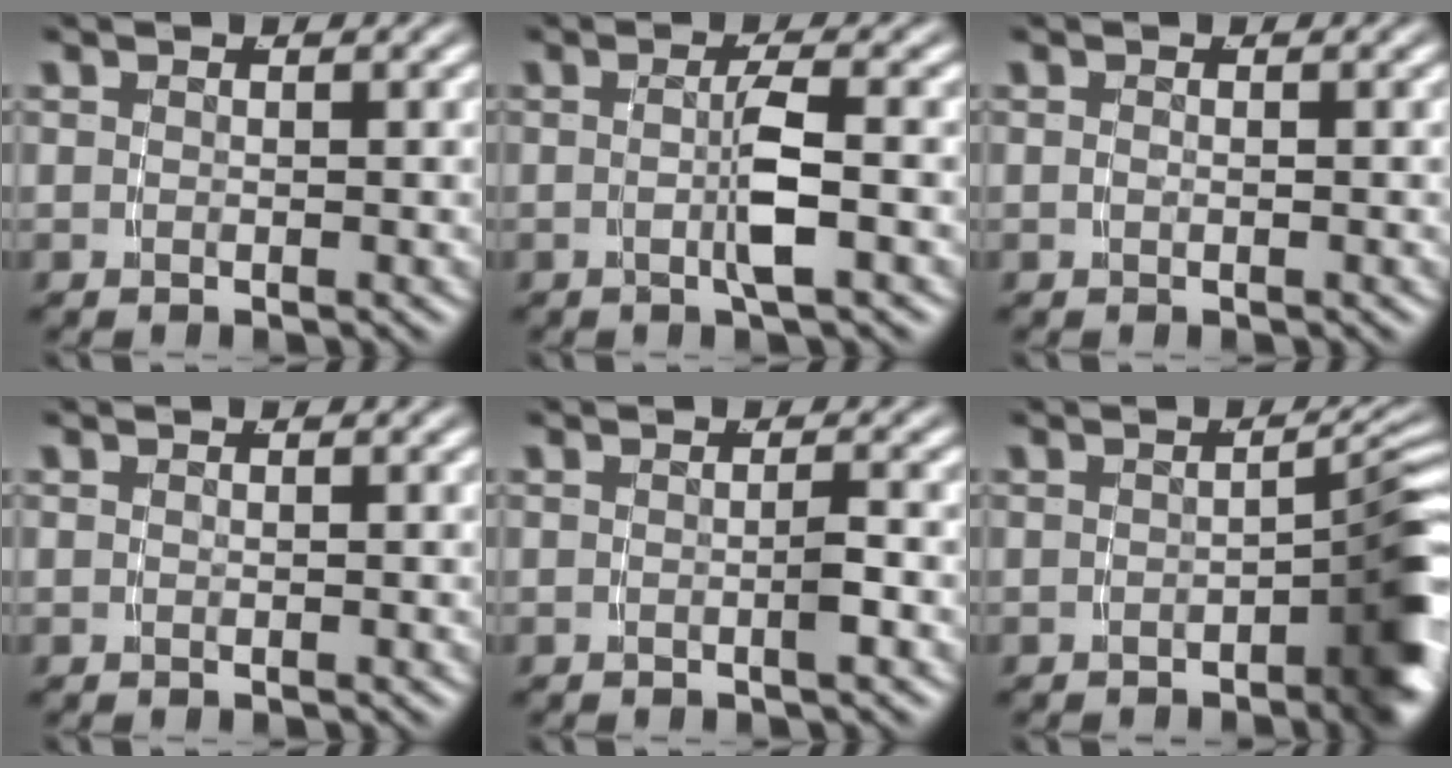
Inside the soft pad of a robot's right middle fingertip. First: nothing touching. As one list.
[{"total": 2.6, "force": [-0.8, -0.8, 2.4], "torque": [-0.033, -0.001, -0.012]}, {"total": 0.5, "force": [-0.3, -0.4, 0.1], "torque": [-0.002, -0.004, -0.001]}, {"total": 0.0}, {"total": 1.0, "force": [-0.5, -0.2, 0.9], "torque": [-0.005, 0.003, -0.011]}, {"total": 5.0, "force": [-2.0, 1.2, 4.4], "torque": [-0.045, 0.002, -0.033]}]